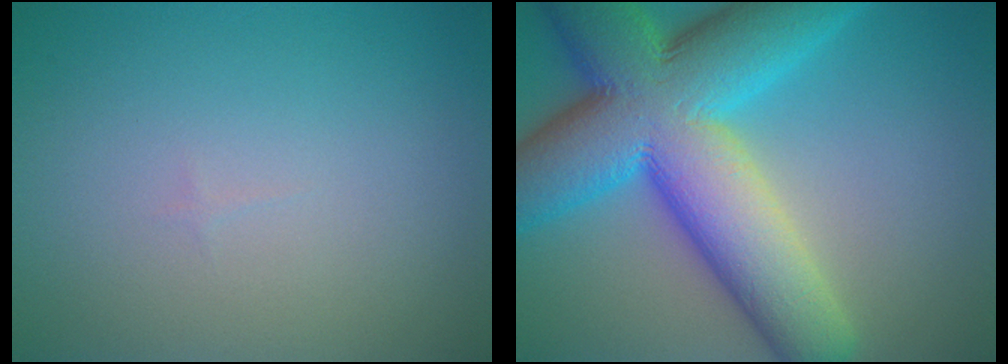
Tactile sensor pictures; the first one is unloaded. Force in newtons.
{"total": 15.4, "press": 15.4, "slide": 0.4}